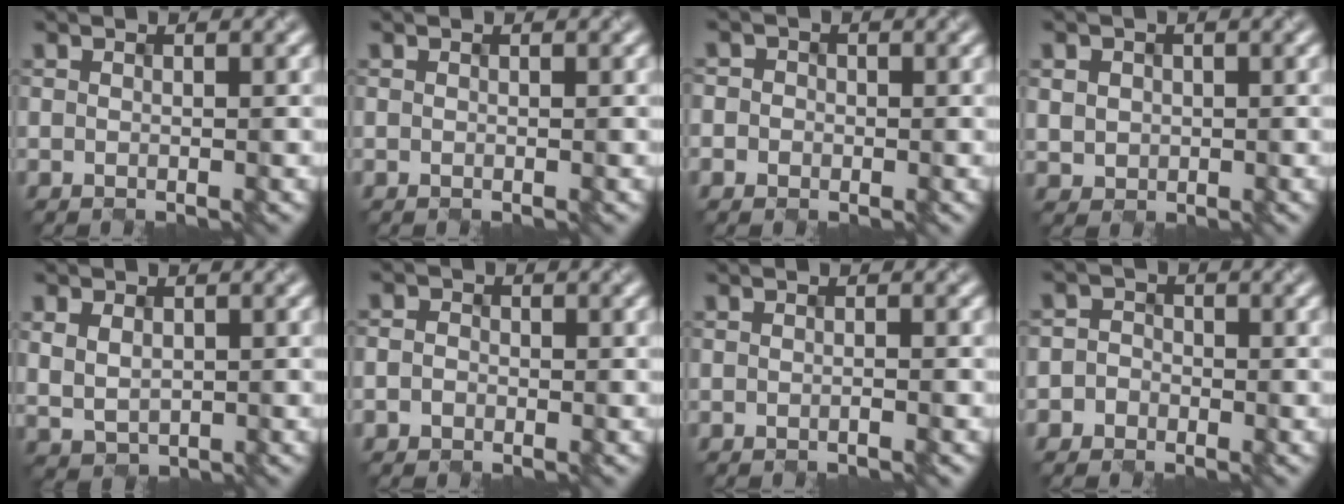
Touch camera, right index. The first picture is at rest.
{"total": 0.0}
{"total": 1.3, "force": [-0.6, 1.1, -0.3], "torque": [0.005, -0.001, -0.009]}
{"total": 1.9, "force": [0.2, 1.9, 0.3], "torque": [-0.032, 0.003, 0.021]}
{"total": 1.9, "force": [0.0, 1.4, 1.2], "torque": [-0.039, -0.003, 0.014]}
{"total": 1.4, "force": [-1.0, 1.0, -0.1], "torque": [-0.004, -0.002, -0.013]}
{"total": 0.7, "force": [-0.6, 0.0, 0.3], "torque": [-0.003, -0.001, -0.009]}
{"total": 2.0, "force": [-1.4, 1.3, -0.4], "torque": [0.022, 0.000, -0.027]}